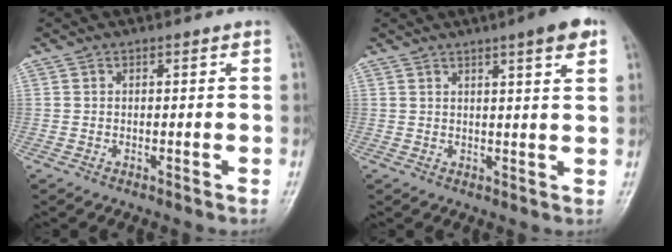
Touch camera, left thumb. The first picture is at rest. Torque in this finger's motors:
{"motor_torque": [1.04, 0.48, 0.51, -0.79, 0.00]}